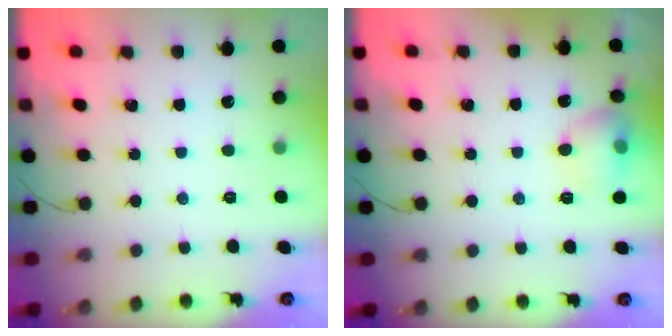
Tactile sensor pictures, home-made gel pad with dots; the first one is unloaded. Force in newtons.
{"total": 9.0, "press": 8.9, "slide": 1.3}